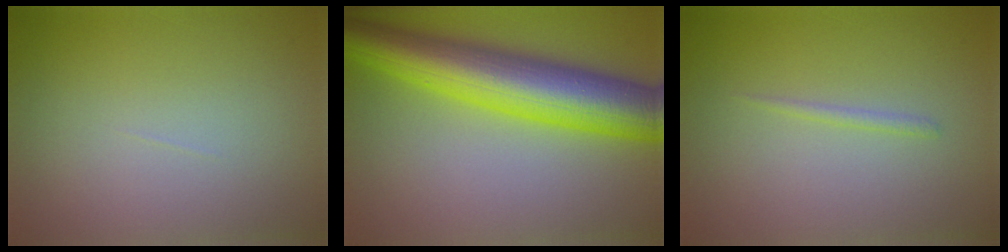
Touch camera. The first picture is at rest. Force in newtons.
{"total": 11.0, "press": 11.0, "slide": 0.2}
{"total": 0.7, "press": 0.7, "slide": 0.1}